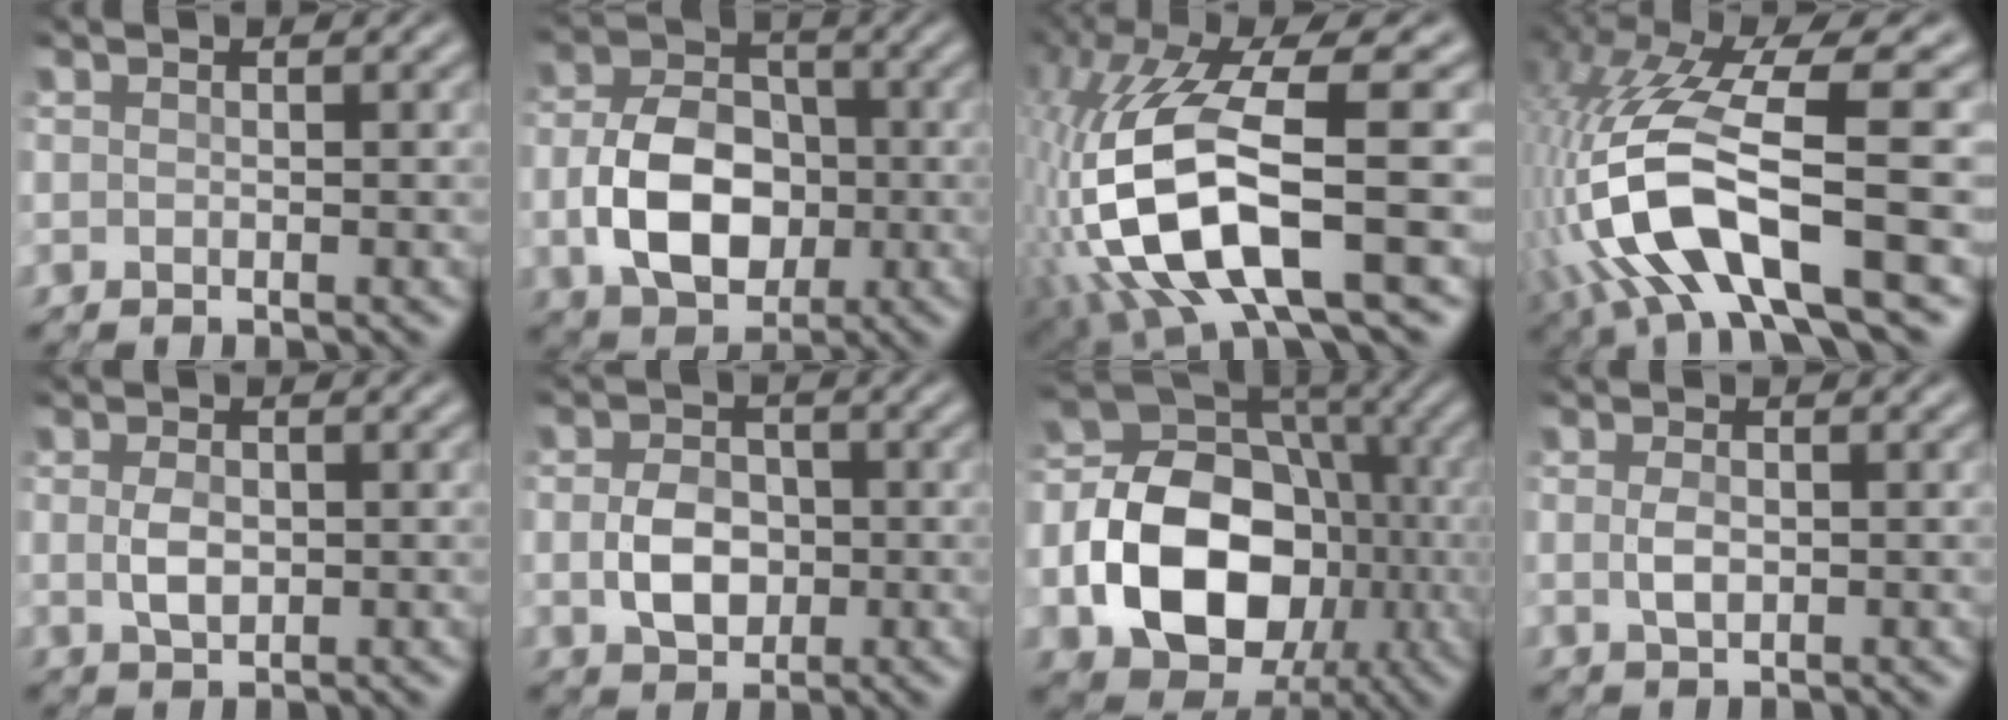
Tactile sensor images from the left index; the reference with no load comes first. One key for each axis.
{"total": 7.6, "fx": -1.4, "fy": 5.2, "fz": 5.4, "tx": -0.111, "ty": 0.001, "tz": -0.024}
{"total": 12.5, "fx": -2.3, "fy": 3.9, "fz": 11.6, "tx": -0.252, "ty": -0.003, "tz": -0.037}
{"total": 12.1, "fx": -3.5, "fy": 3.3, "fz": 11.1, "tx": -0.246, "ty": 0.005, "tz": -0.060}
{"total": 2.0, "fx": 0.1, "fy": 1.1, "fz": 1.7, "tx": -0.042, "ty": 0.001, "tz": 0.003}
{"total": 3.7, "fx": -0.5, "fy": 2.7, "fz": 2.6, "tx": -0.056, "ty": 0.002, "tz": -0.007}
{"total": 15.0, "fx": -2.9, "fy": 11.0, "fz": 9.8, "tx": -0.173, "ty": -0.004, "tz": -0.051}
{"total": 1.6, "fx": 0.0, "fy": 0.8, "fz": 1.4, "tx": -0.037, "ty": 0.002, "tz": 0.002}